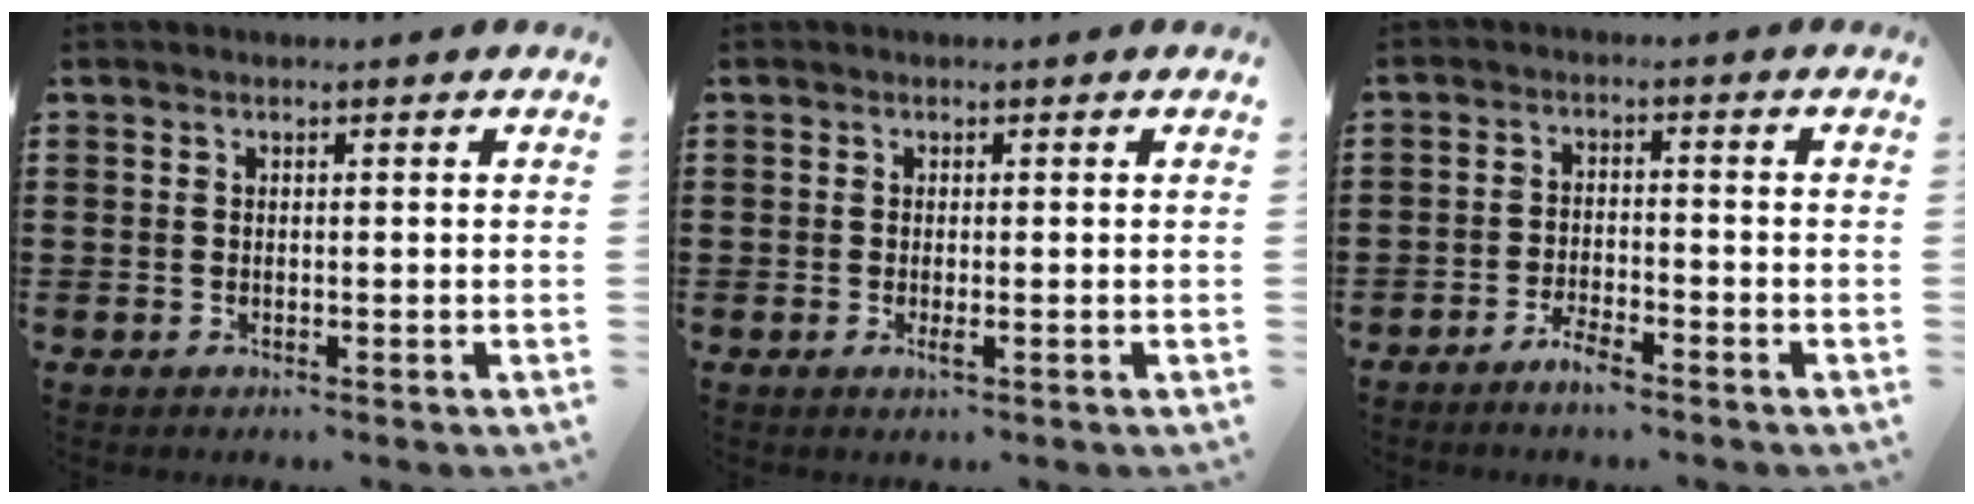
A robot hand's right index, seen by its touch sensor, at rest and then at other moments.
{"total": 1.2, "force": [-0.4, 0.1, 1.1], "torque": [-0.027, -0.007, -0.008]}
{"total": 3.0, "force": [-2.6, 0.7, 1.2], "torque": [-0.031, 0.007, -0.053]}